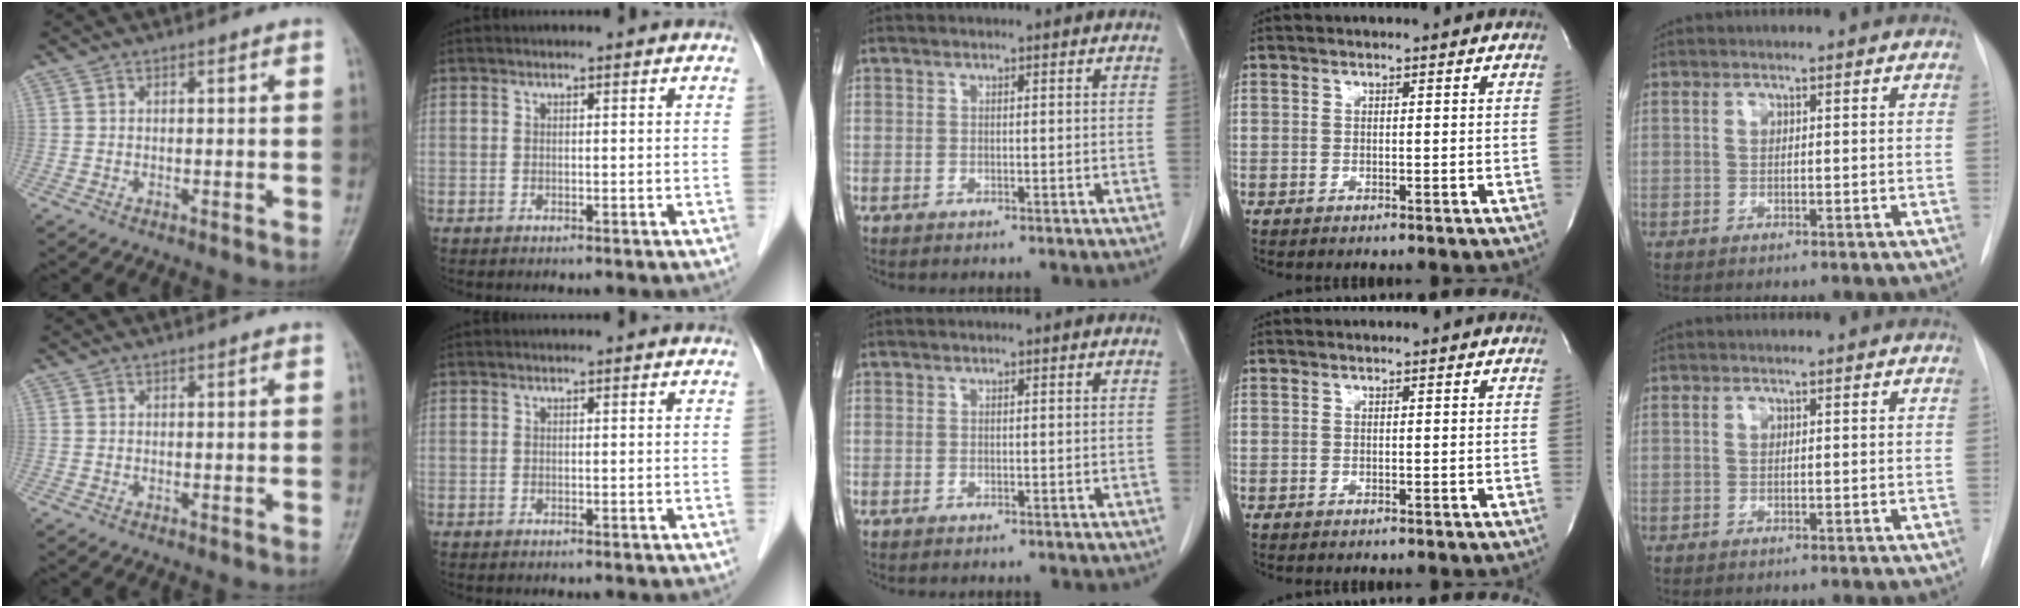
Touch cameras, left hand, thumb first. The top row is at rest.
{}